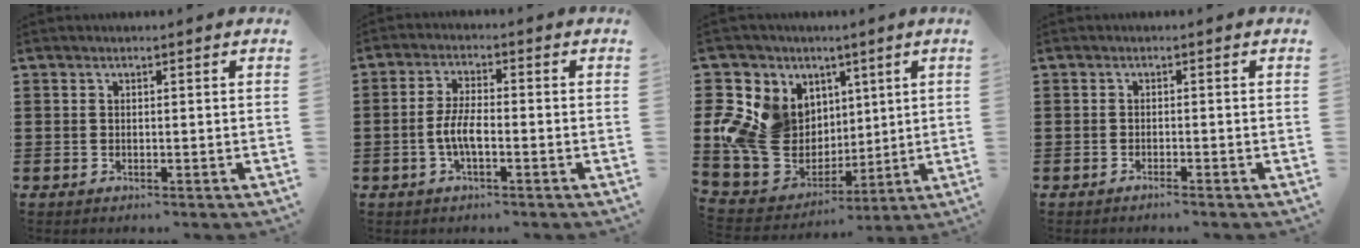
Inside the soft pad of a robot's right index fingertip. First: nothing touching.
{"total": 4.7, "force": [-1.2, 1.5, 4.3], "torque": [-0.101, -0.003, -0.031]}
{"total": 12.9, "force": [2.3, 11.4, 5.7], "torque": [-0.178, -0.019, 0.051]}
{"total": 0.8, "force": [-0.8, -0.2, 0.3], "torque": [-0.006, -0.002, -0.015]}